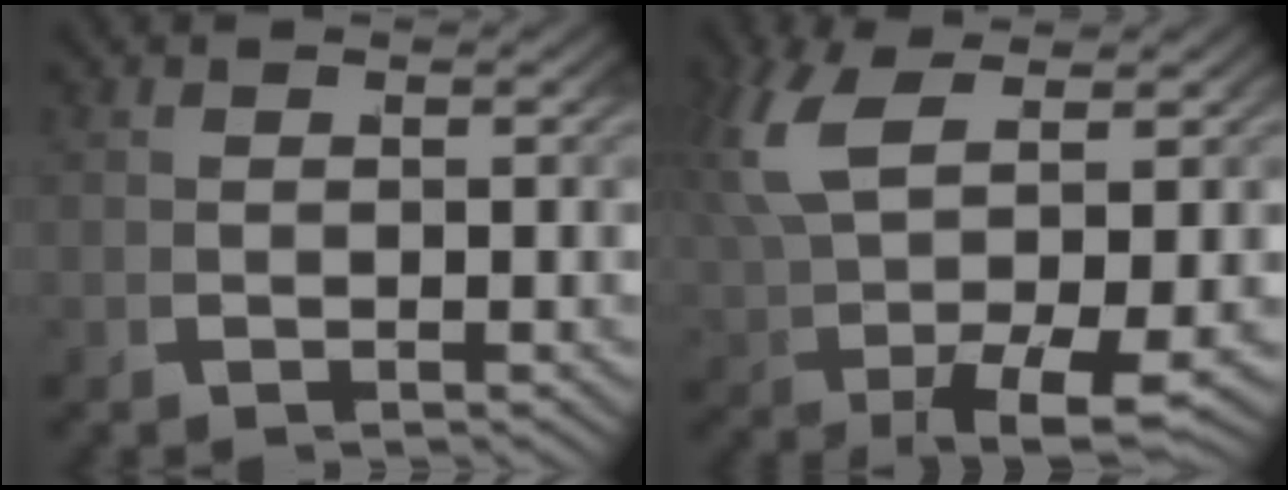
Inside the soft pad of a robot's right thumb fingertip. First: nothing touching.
{"total": 6.6, "force": [0.9, 2.9, 5.8], "torque": [-0.140, -0.013, 0.036]}